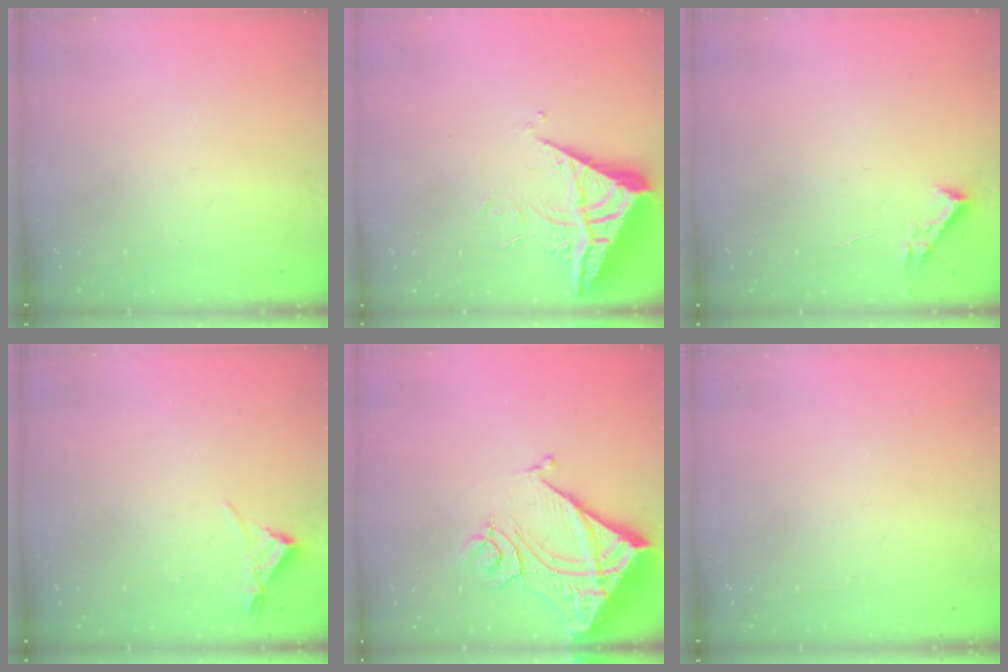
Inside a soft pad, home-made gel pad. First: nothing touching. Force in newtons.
{"total": 6.6, "press": 6.6, "slide": 0.6}
{"total": 2.7, "press": 2.7, "slide": 0.4}
{"total": 4.2, "press": 4.1, "slide": 0.5}
{"total": 14.6, "press": 14.5, "slide": 2.0}
{"total": 0.0}